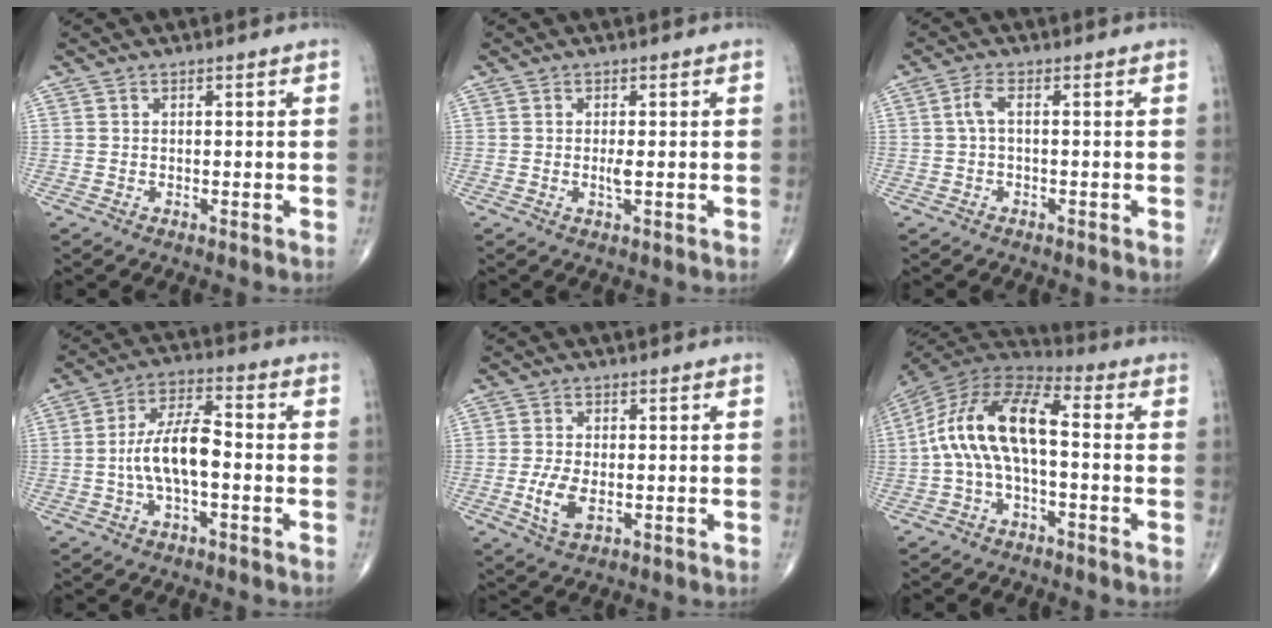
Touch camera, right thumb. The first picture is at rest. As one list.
[{"total": 1.6, "force": [-0.1, 0.3, 1.5], "torque": [-0.029, -0.003, -0.002]}, {"total": 2.3, "force": [0.0, 0.6, 2.2], "torque": [-0.053, 0.010, -0.003]}, {"total": 10.2, "force": [-1.5, 4.1, 9.2], "torque": [-0.180, 0.035, -0.033]}, {"total": 5.4, "force": [-1.1, 2.6, 4.6], "torque": [-0.097, -0.006, -0.018]}, {"total": 14.8, "force": [-0.8, 6.7, 13.2], "torque": [-0.257, 0.047, -0.027]}]